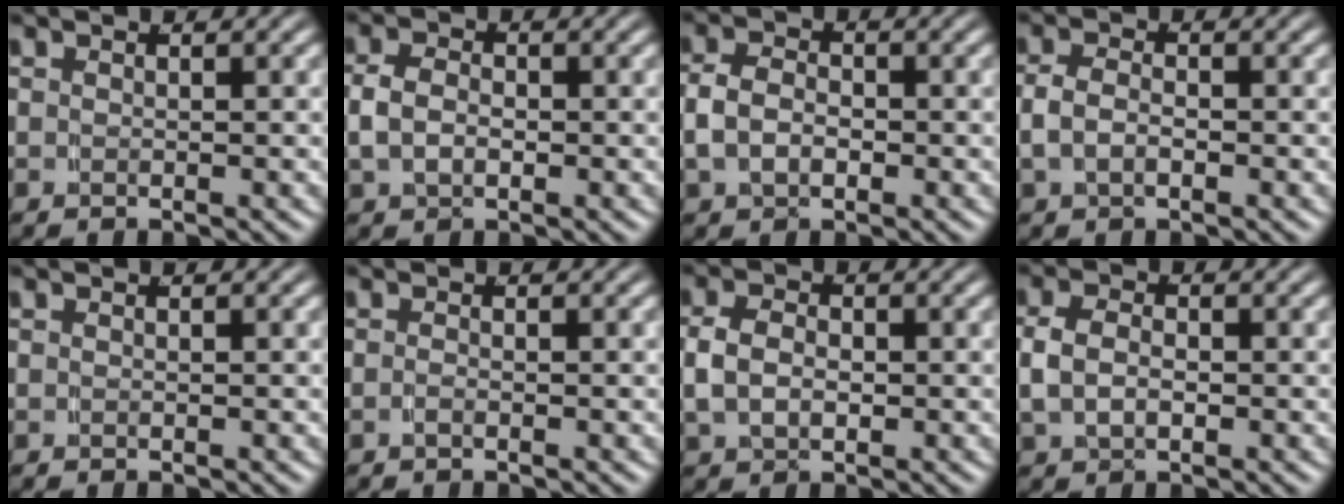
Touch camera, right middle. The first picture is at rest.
{"total": 3.0, "force": [-0.3, 2.1, 2.1], "torque": [-0.050, -0.002, -0.008]}
{"total": 3.4, "force": [-0.6, 2.5, 2.3], "torque": [-0.053, -0.002, -0.013]}
{"total": 2.7, "force": [-0.6, 1.7, 1.9], "torque": [-0.044, -0.001, -0.014]}
{"total": 0.0}
{"total": 0.5, "force": [-0.5, -0.1, 0.2], "torque": [-0.002, 0.001, -0.014]}
{"total": 3.2, "force": [-0.2, 2.3, 2.2], "torque": [-0.054, -0.003, -0.004]}
{"total": 3.2, "force": [-0.3, 2.2, 2.3], "torque": [-0.055, -0.002, -0.006]}